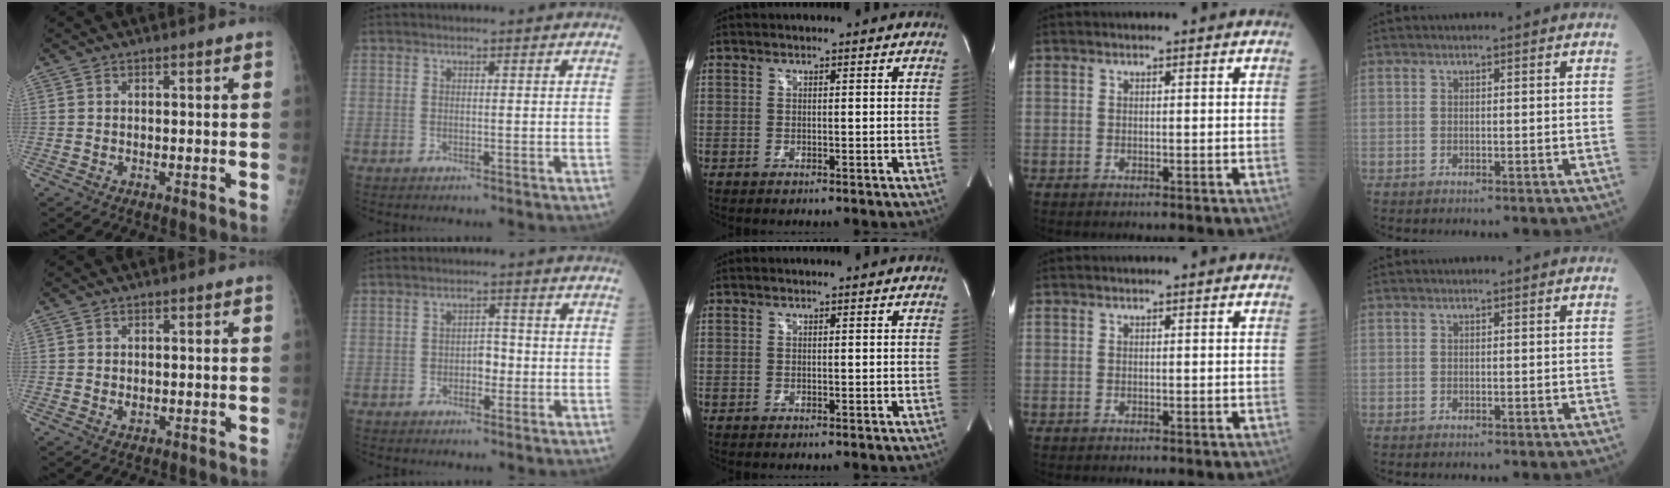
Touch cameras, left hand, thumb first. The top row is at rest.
{"thumb": {"total": 1.0, "force": [0.1, 0.8, 0.6], "torque": [-0.006, -0.001, 0.004]}, "index": {"total": 2.6, "force": [-0.7, 1.6, 2.0], "torque": [-0.026, 0.007, -0.013]}}